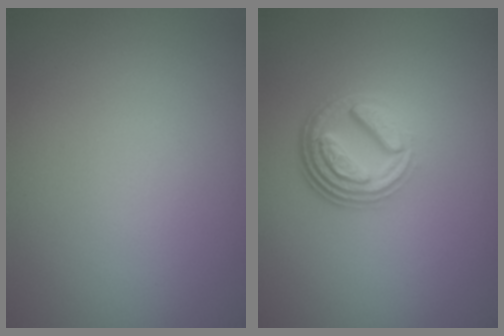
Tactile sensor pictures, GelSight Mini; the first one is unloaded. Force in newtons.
{"total": 4.9, "press": 3.6, "slide": 3.4}